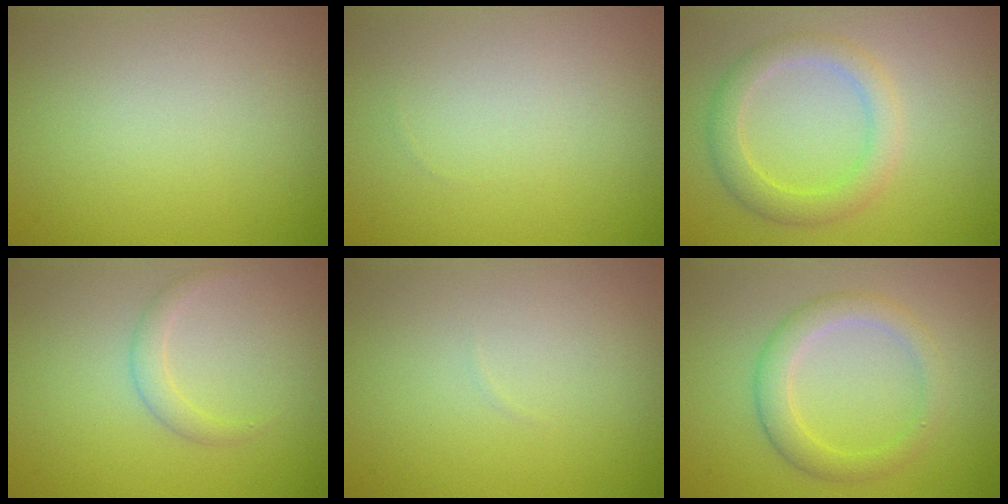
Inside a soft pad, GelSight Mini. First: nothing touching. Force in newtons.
{"total": 0.0}
{"total": 3.1, "press": 3.1, "slide": 0.0}
{"total": 1.4, "press": 1.4, "slide": 0.1}
{"total": 0.0}
{"total": 3.0, "press": 3.0, "slide": 0.1}